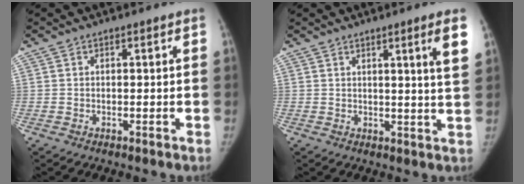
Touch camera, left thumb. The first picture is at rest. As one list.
[{"total": 6.1, "force": [2.9, -0.5, 5.3], "torque": [-0.070, -0.024, 0.040]}]